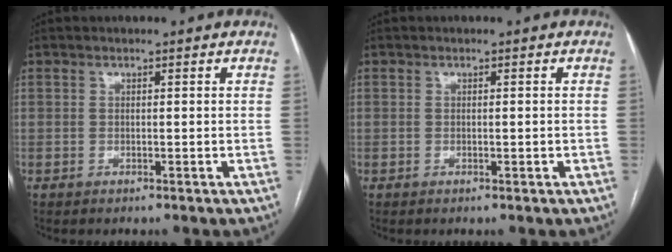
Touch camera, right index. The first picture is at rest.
{"total": 0.5, "force": [-0.1, 0.2, 0.5], "torque": [-0.012, -0.001, 0.005]}